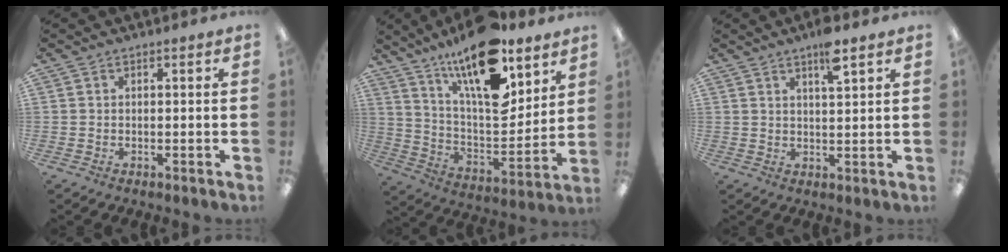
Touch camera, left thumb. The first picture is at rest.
{"total": 20.4, "force": [13.9, 7.3, 13.0], "torque": [-0.228, -0.092, 0.236]}
{"total": 5.8, "force": [4.0, 1.0, 4.0], "torque": [-0.066, -0.015, 0.063]}